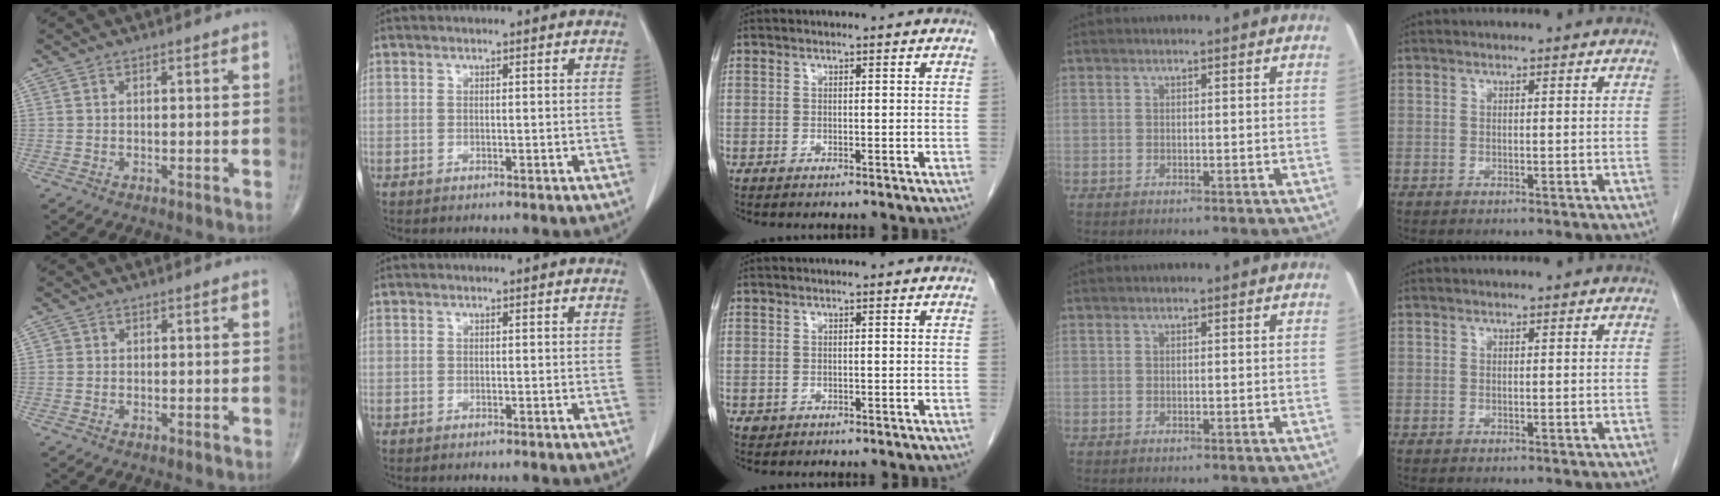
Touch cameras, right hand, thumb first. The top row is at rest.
{"thumb": {"total": 0.7, "force": [0.0, 0.6, 0.1], "torque": [0.003, 0.003, -0.001]}, "middle": {"total": 0.7, "force": [-0.2, 0.6, 0.1], "torque": [-0.003, 0.003, 0.000]}}